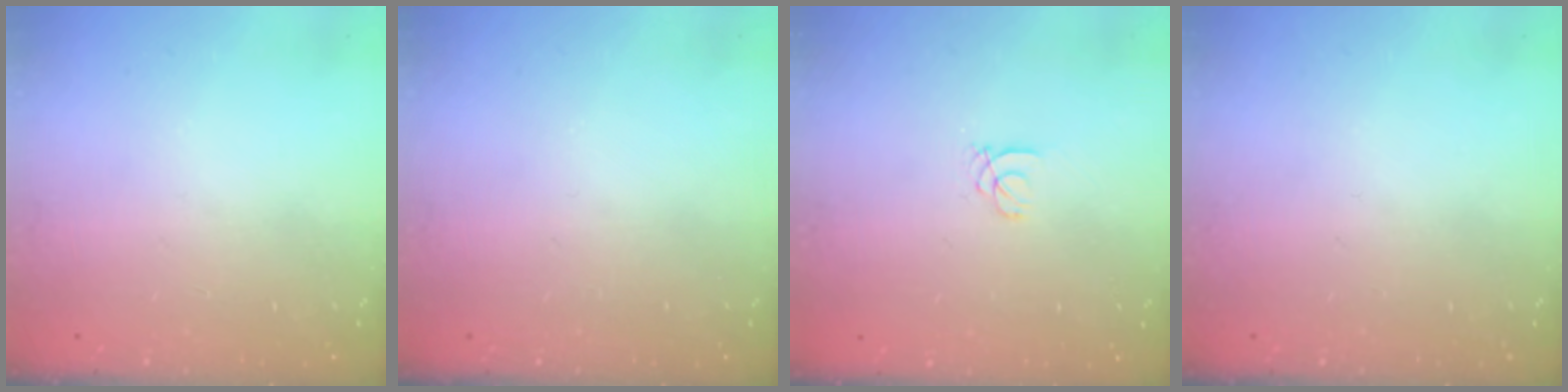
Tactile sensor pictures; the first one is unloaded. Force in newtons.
{"total": 0.0}
{"total": 1.0, "press": 1.0, "slide": 0.1}
{"total": 0.0}